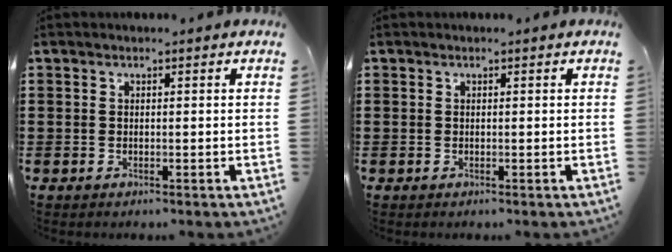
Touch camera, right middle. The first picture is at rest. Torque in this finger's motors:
{"motor_torque": [0.00, 0.00, 0.00, 0.00]}